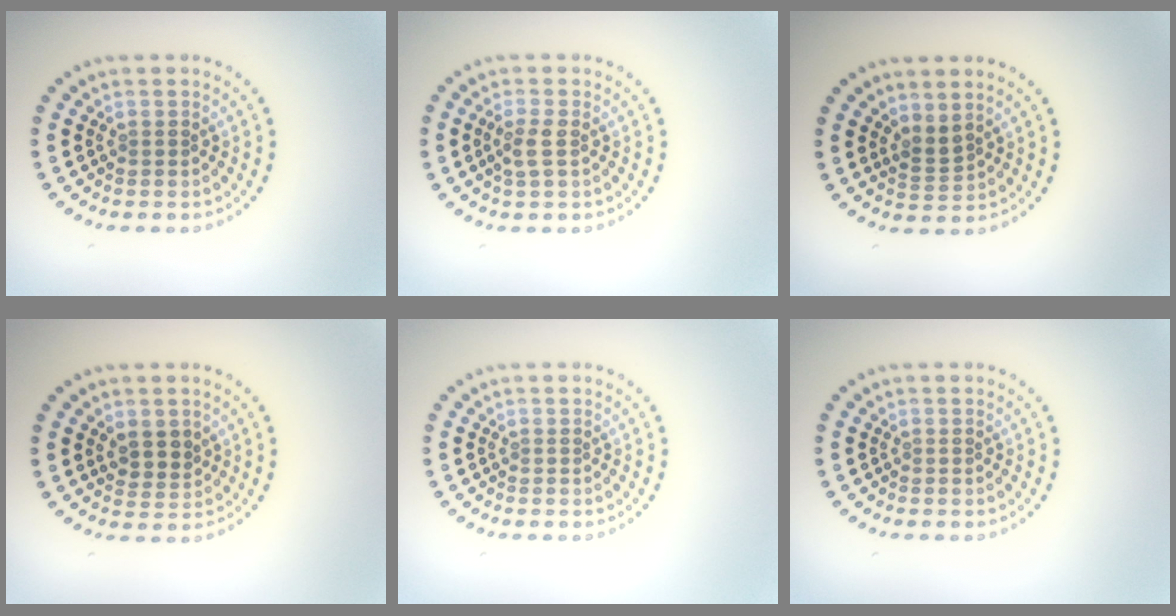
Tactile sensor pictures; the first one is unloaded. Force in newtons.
{"total": 1.9, "press": 1.7, "slide": 0.7}
{"total": 1.8, "press": 1.3, "slide": 1.2}
{"total": 2.2, "press": 2.1, "slide": 0.9}
{"total": 0.0}
{"total": 0.0}